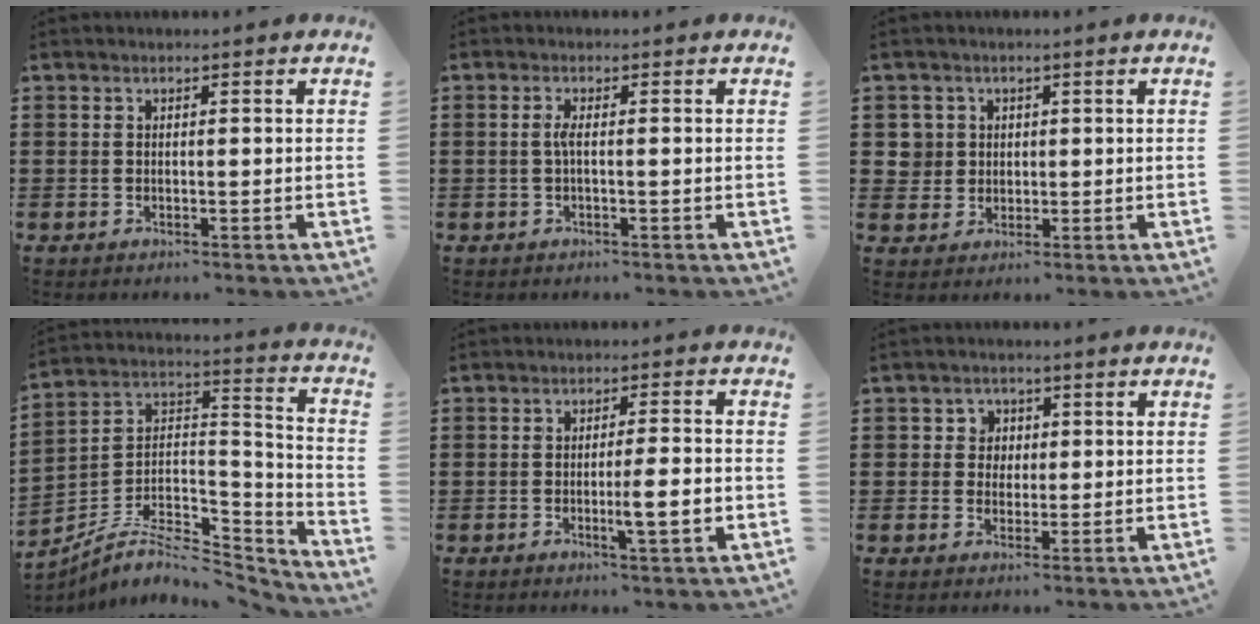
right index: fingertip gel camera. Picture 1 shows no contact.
{"total": 1.9, "force": [-0.2, 0.2, 1.8], "torque": [-0.044, -0.003, -0.008]}
{"total": 3.4, "force": [0.7, 3.3, 0.5], "torque": [-0.027, 0.012, 0.013]}
{"total": 7.2, "force": [-4.8, 3.8, 3.8], "torque": [-0.081, -0.002, -0.091]}
{"total": 5.4, "force": [-1.4, 0.4, 5.2], "torque": [-0.085, -0.008, -0.023]}
{"total": 2.7, "force": [0.5, 2.6, 0.4], "torque": [-0.021, 0.011, 0.005]}